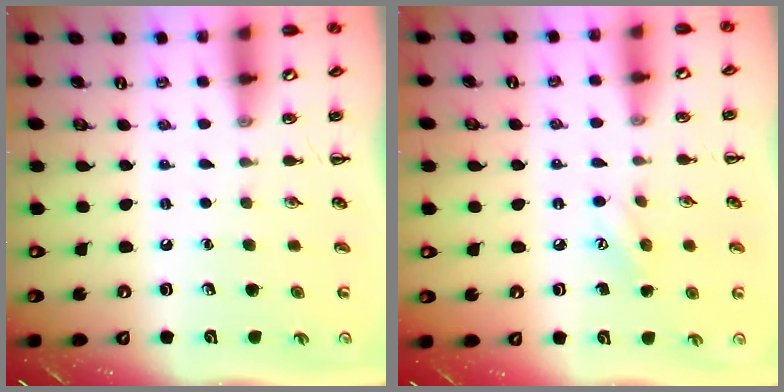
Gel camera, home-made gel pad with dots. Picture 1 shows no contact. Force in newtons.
{"total": 6.4, "press": 6.2, "slide": 1.6}